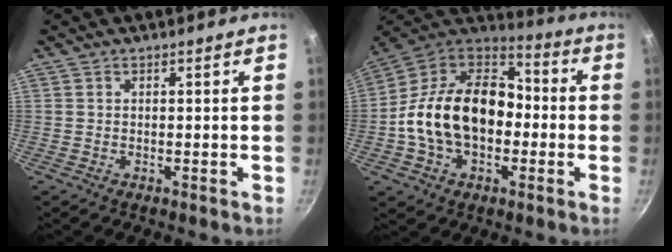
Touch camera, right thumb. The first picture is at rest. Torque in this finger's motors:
{"motor_torque": [2.47, 2.46, 0.57, -0.48, 0.34]}